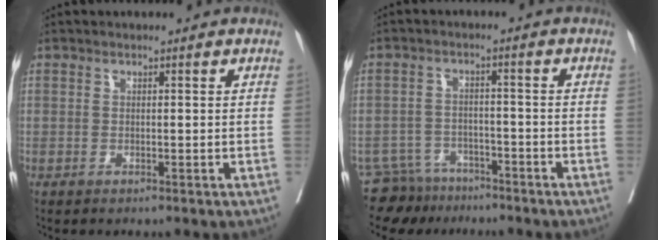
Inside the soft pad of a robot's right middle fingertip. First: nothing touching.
{"total": 6.3, "force": [-5.5, 3.0, -0.6], "torque": [0.013, 0.011, -0.092]}